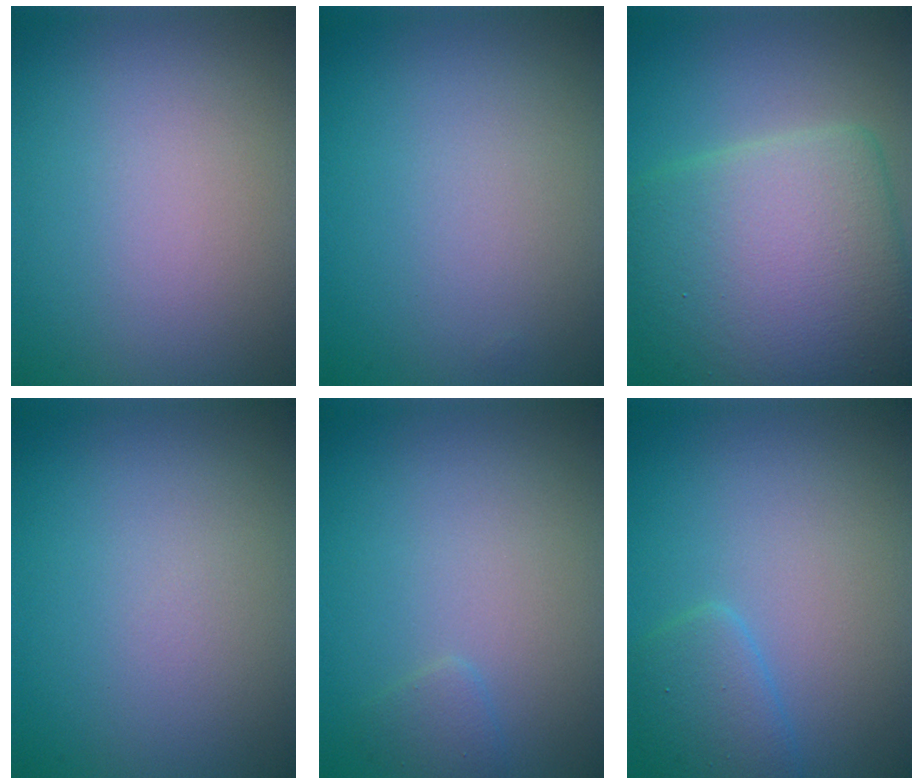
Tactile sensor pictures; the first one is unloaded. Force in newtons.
{"total": 0.0}
{"total": 10.6, "press": 10.6, "slide": 0.1}
{"total": 0.0}
{"total": 1.0, "press": 0.9, "slide": 0.1}
{"total": 2.3, "press": 2.3, "slide": 0.1}